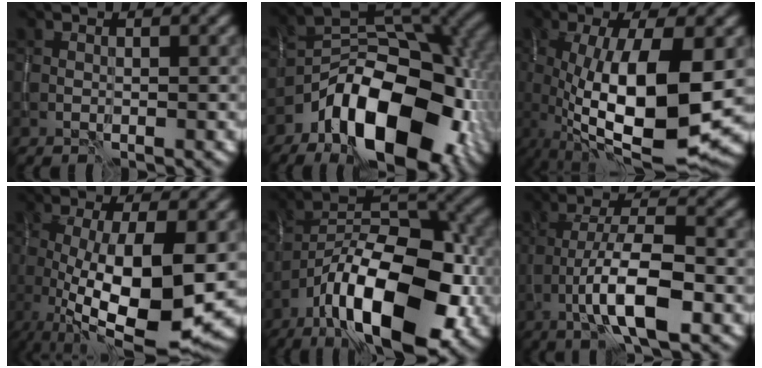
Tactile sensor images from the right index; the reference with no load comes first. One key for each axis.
{"total": 13.2, "fx": -6.6, "fy": 7.1, "fz": 9.0, "tx": -0.130, "ty": -0.007, "tz": -0.114}
{"total": 13.0, "fx": -1.6, "fy": 4.5, "fz": 12.1, "tx": -0.204, "ty": -0.020, "tz": -0.024}
{"total": 11.8, "fx": -1.7, "fy": 4.0, "fz": 11.0, "tx": -0.192, "ty": -0.024, "tz": -0.022}
{"total": 14.5, "fx": -7.5, "fy": 5.7, "fz": 10.9, "tx": -0.172, "ty": 0.010, "tz": -0.134}
{"total": 7.9, "fx": -3.3, "fy": 2.2, "fz": 6.8, "tx": -0.117, "ty": 0.010, "tz": -0.062}